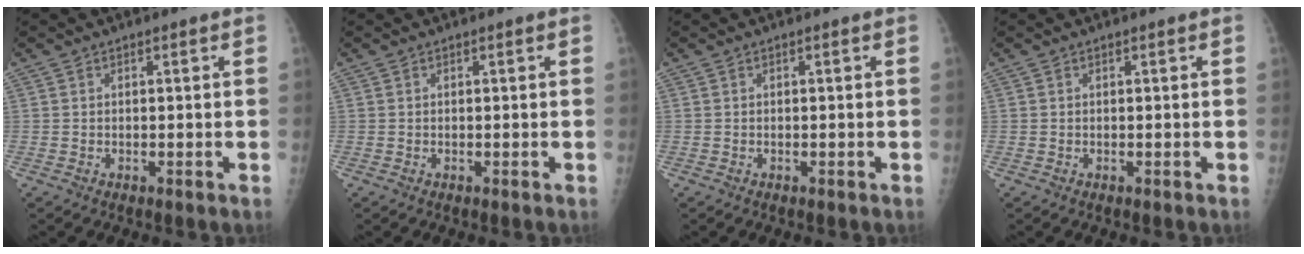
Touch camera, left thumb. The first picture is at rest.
{"total": 0.0}
{"total": 0.0}
{"total": 0.0}